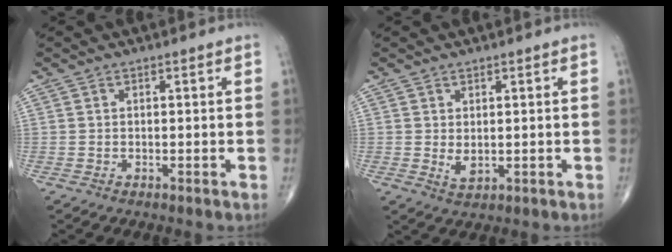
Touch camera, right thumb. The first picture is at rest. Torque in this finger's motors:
{"motor_torque": [-0.34, 0.52, 0.29, 0.34, 0.00]}